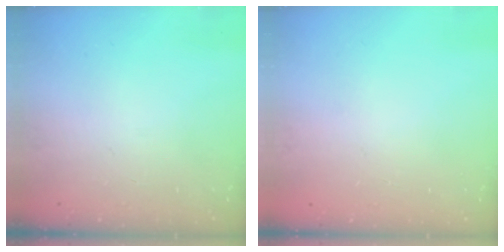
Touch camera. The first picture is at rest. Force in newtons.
{"total": 0.0}